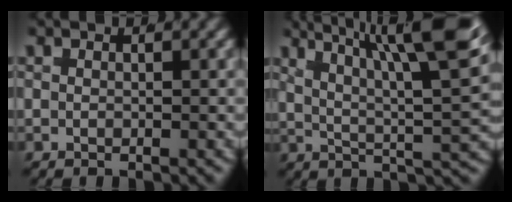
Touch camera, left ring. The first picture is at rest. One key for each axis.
{"total": 11.3, "fx": 4.4, "fy": 4.8, "fz": 9.2, "tx": -0.121, "ty": 0.010, "tz": 0.052}